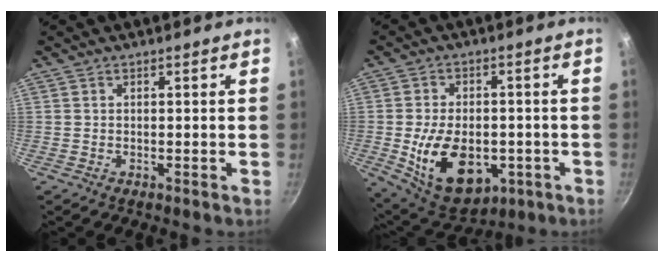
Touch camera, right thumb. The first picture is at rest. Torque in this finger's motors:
{"motor_torque": [-0.20, 0.96, 0.48, 0.33, 0.34]}